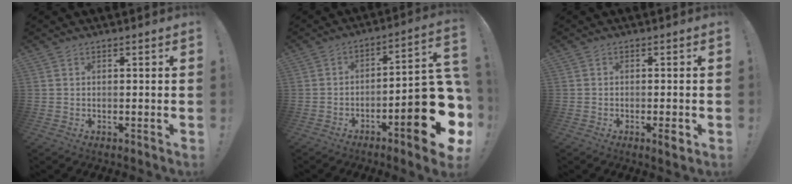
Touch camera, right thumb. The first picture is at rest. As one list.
[{"total": 18.9, "force": [-7.2, 5.7, 16.6], "torque": [-0.200, 0.041, -0.106]}, {"total": 2.4, "force": [-1.4, 1.1, 1.6], "torque": [-0.019, 0.008, -0.023]}]